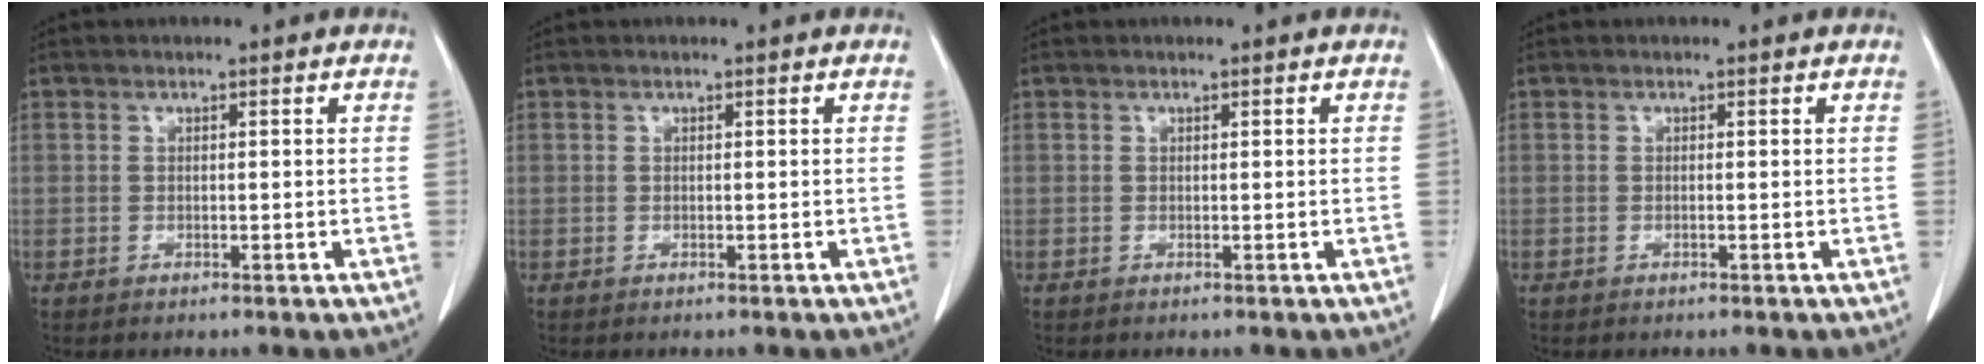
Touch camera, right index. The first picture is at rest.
{"total": 0.0}
{"total": 0.0}
{"total": 0.0}